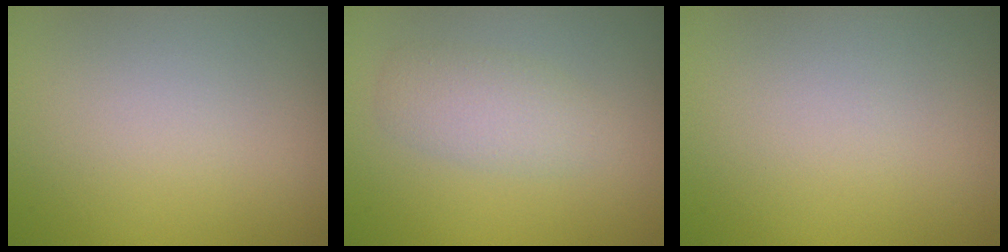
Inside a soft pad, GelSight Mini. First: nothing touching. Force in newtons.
{"total": 2.5, "press": 2.5, "slide": 0.0}
{"total": 0.0}